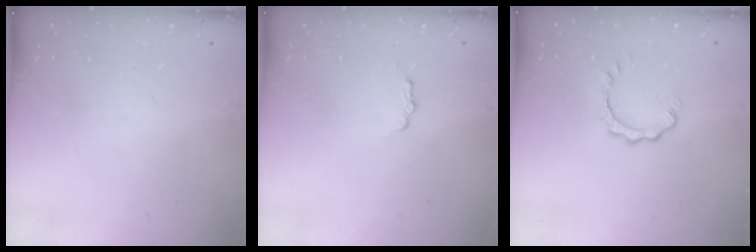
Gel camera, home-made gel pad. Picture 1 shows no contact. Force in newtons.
{"total": 3.5, "press": 3.4, "slide": 0.5}
{"total": 2.5, "press": 2.5, "slide": 0.2}